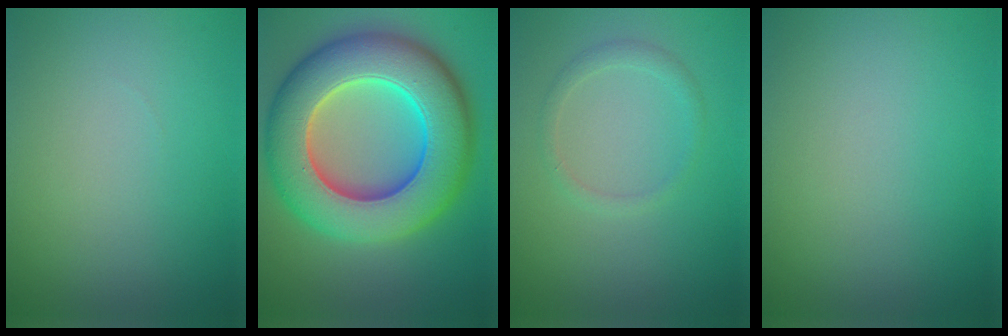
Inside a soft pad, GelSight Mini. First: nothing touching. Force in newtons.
{"total": 13.2, "press": 13.1, "slide": 0.3}
{"total": 1.3, "press": 1.3, "slide": 0.0}
{"total": 0.0}